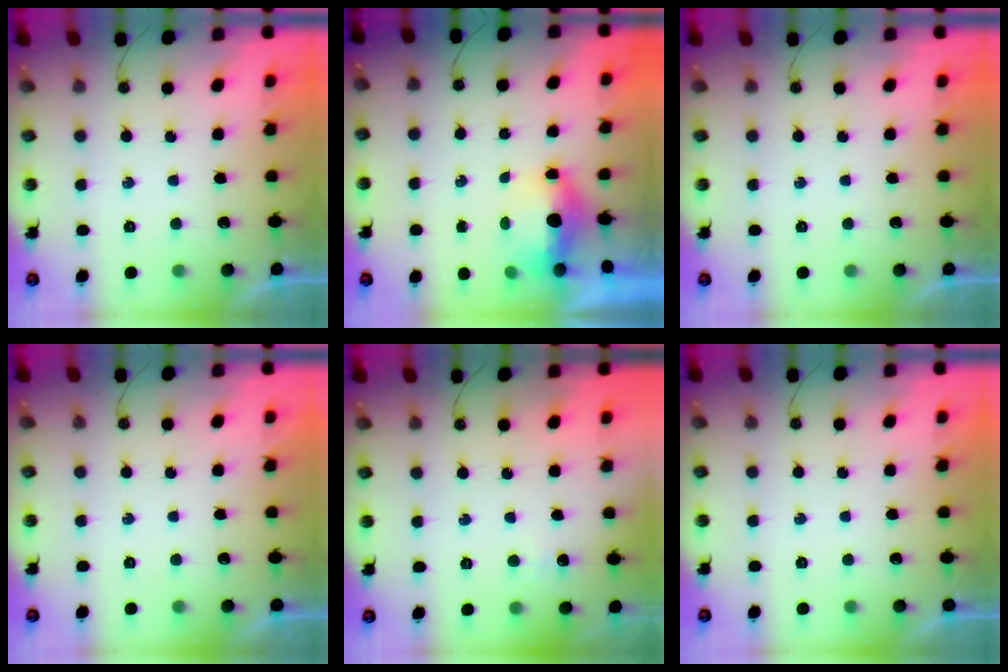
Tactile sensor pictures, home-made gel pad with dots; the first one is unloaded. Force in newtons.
{"total": 14.6, "press": 7.0, "slide": 12.8}
{"total": 0.0}
{"total": 0.0}
{"total": 3.2, "press": 3.2, "slide": 0.4}
{"total": 0.0}